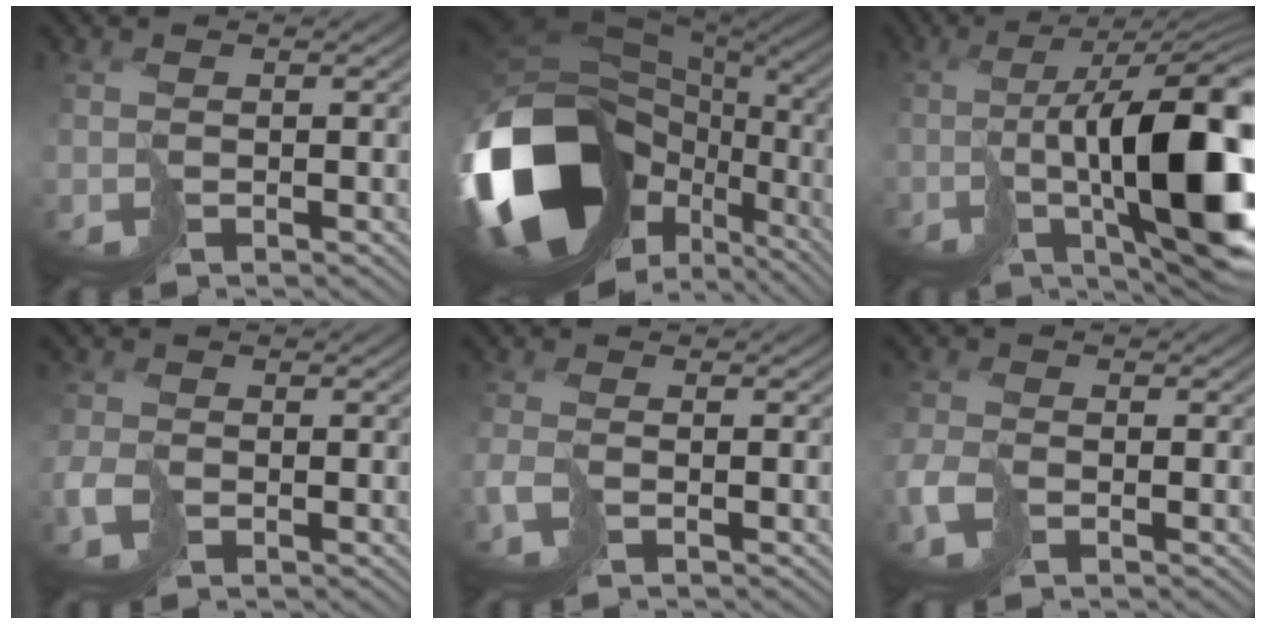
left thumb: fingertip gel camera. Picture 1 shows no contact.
{"total": 20.4, "force": [-5.5, 14.6, 13.2], "torque": [-0.325, -0.051, -0.063]}
{"total": 18.2, "force": [-3.8, 5.9, 16.8], "torque": [-0.257, -0.022, -0.050]}
{"total": 2.7, "force": [-0.9, 2.1, 1.5], "torque": [-0.039, -0.009, -0.020]}
{"total": 3.2, "force": [-1.6, 1.3, 2.5], "torque": [-0.064, -0.012, -0.038]}
{"total": 3.6, "force": [-1.5, 2.4, 2.1], "torque": [-0.059, -0.012, -0.036]}